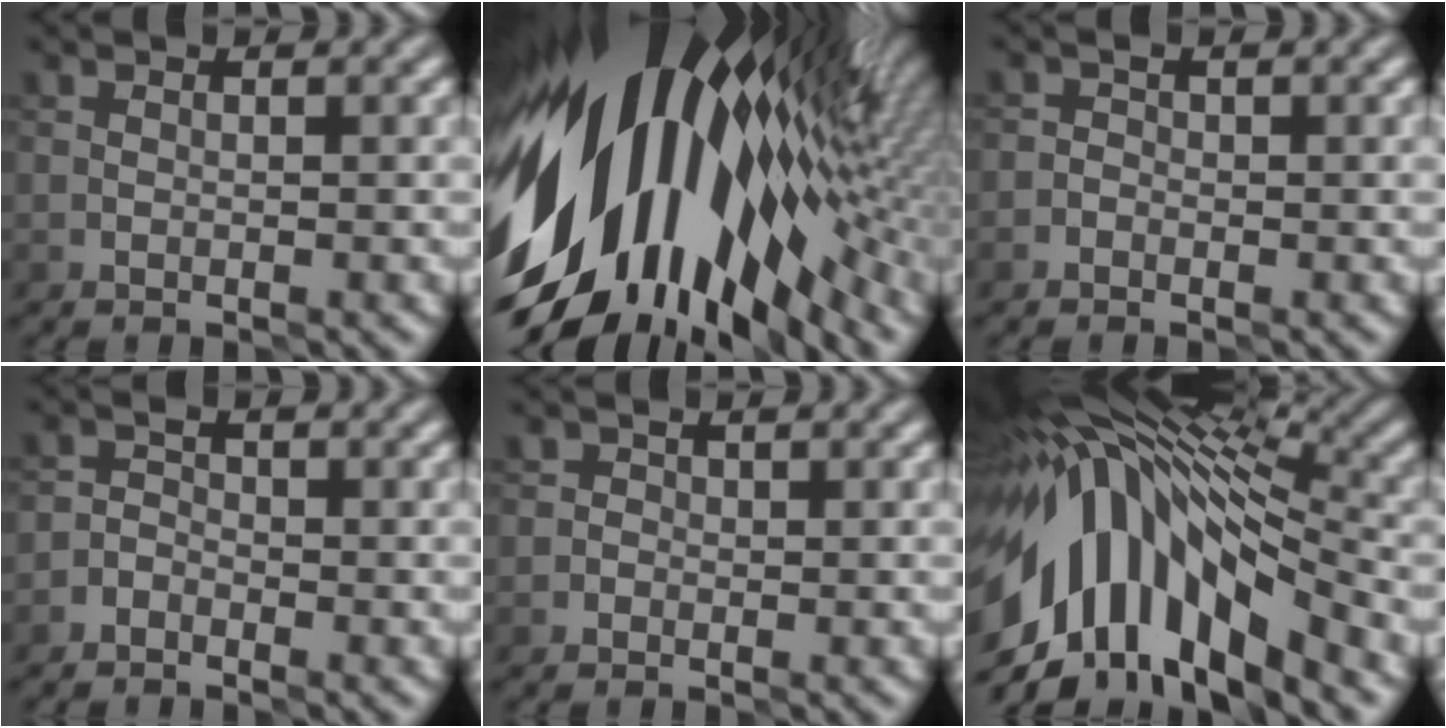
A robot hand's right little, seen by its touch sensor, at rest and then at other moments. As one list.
[{"total": 17.5, "force": [-2.0, 10.3, 14.0], "torque": [-0.237, -0.022, -0.044]}, {"total": 0.5, "force": [-0.4, 0.3, 0.0], "torque": [0.004, 0.005, -0.008]}, {"total": 1.1, "force": [-1.0, 0.5, 0.1], "torque": [0.001, 0.009, -0.021]}, {"total": 0.6, "force": [0.0, 0.6, 0.0], "torque": [0.005, 0.002, -0.007]}, {"total": 13.2, "force": [-3.8, 6.5, 10.8], "torque": [-0.198, 0.016, -0.063]}]